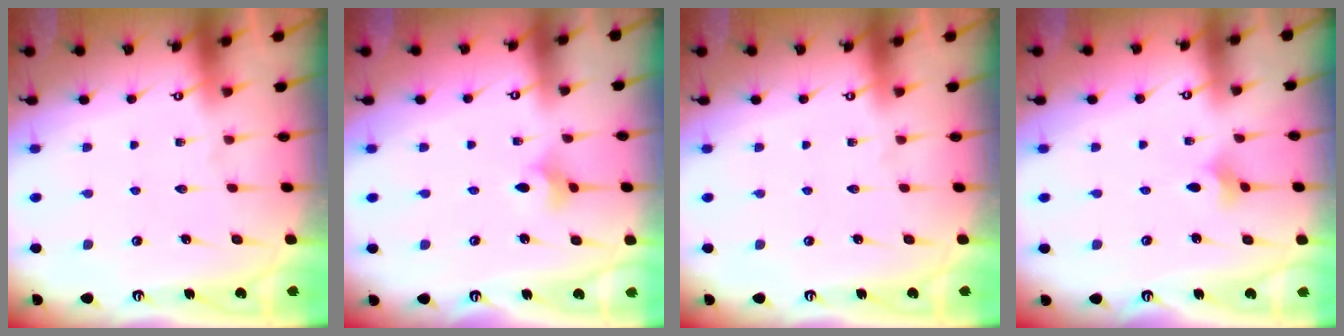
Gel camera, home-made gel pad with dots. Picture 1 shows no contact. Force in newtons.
{"total": 3.5, "press": 3.4, "slide": 0.7}
{"total": 0.0}
{"total": 2.1, "press": 2.0, "slide": 0.5}